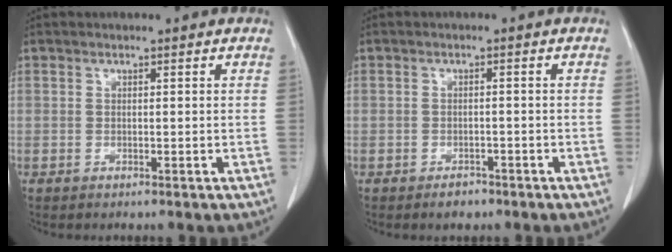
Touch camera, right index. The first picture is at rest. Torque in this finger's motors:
{"motor_torque": [-0.05, -0.02, -0.13, -0.08]}